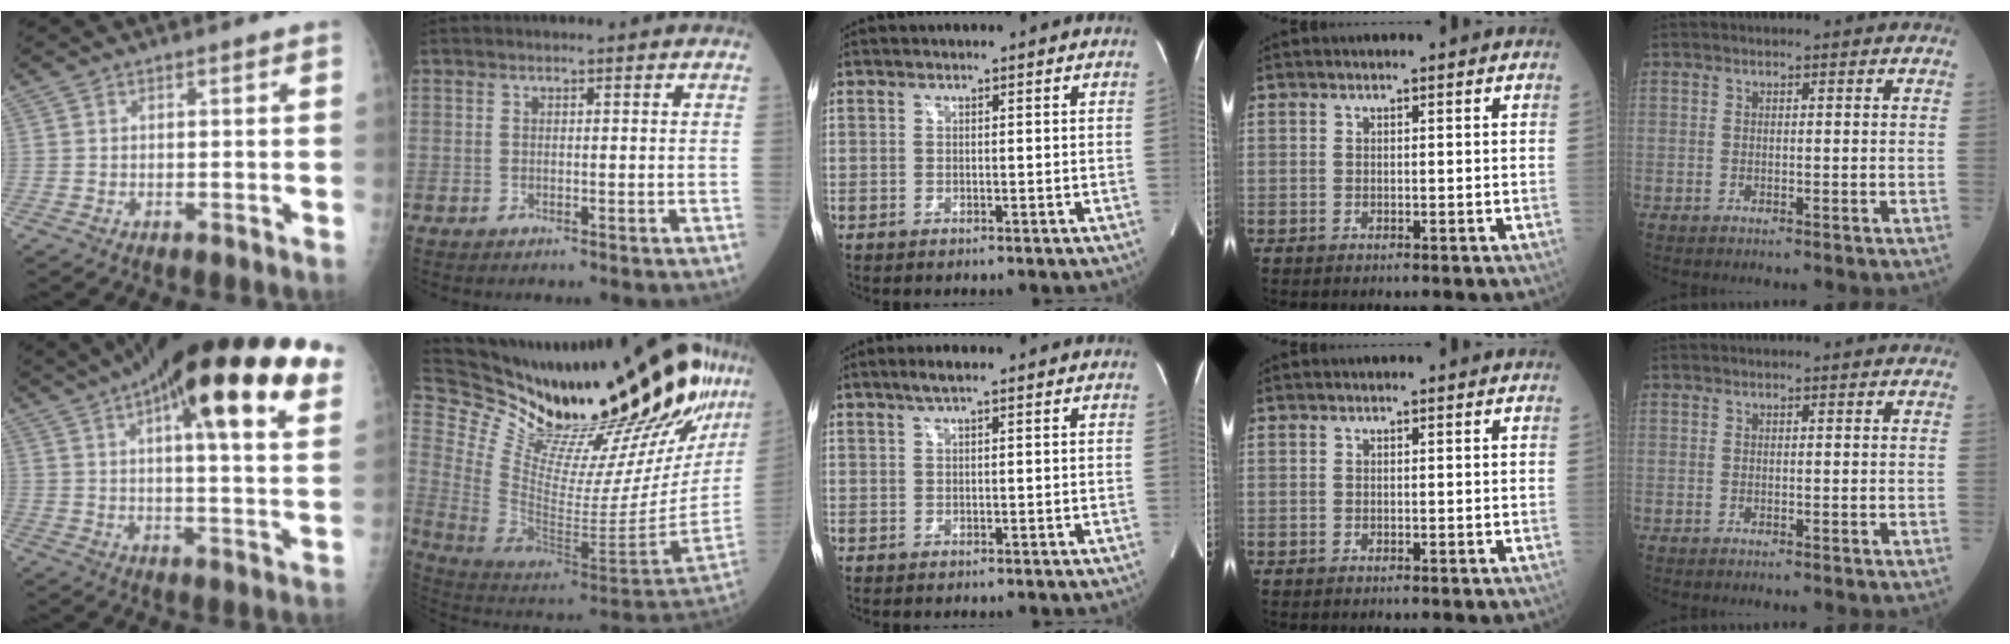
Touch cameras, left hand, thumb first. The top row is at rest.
{"thumb": {"total": 29.4, "force": [15.2, 7.6, 23.9], "torque": [-0.328, -0.002, 0.217]}, "index": {"total": 38.2, "force": [31.9, 4.9, 20.5], "torque": [-0.332, -0.138, 0.466]}, "middle": {"total": 2.2, "force": [1.4, 0.2, 1.8], "torque": [-0.040, 0.010, 0.025]}}